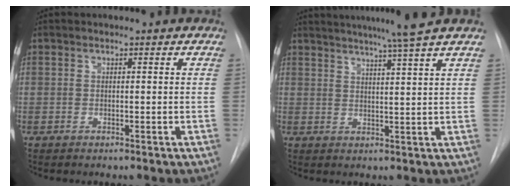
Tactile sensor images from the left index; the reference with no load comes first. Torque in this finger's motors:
{"motor_torque": [0.47, -0.46, 0.30, 0.16]}